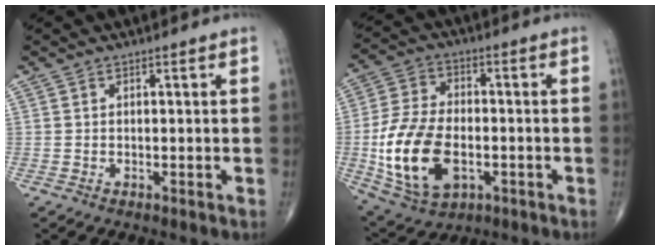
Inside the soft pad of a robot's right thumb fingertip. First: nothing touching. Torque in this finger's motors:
{"motor_torque": [0.07, 0.82, 0.93, 0.49, 0.44]}